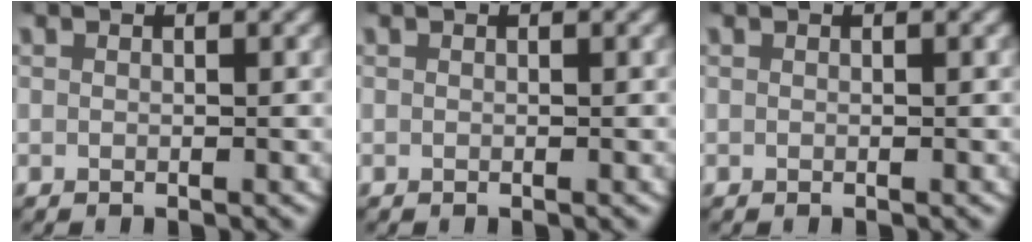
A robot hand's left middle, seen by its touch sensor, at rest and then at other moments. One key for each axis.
{"total": 0.0}
{"total": 0.0}